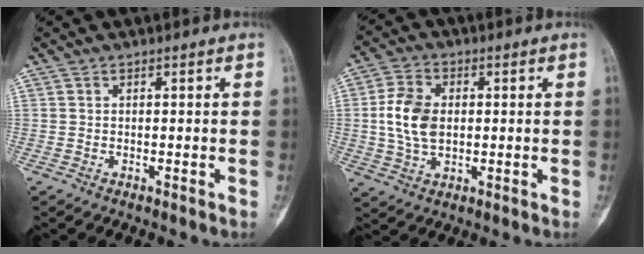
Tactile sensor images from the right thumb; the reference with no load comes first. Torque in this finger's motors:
{"motor_torque": [-0.52, 0.62, 0.87, -0.08, -0.03]}